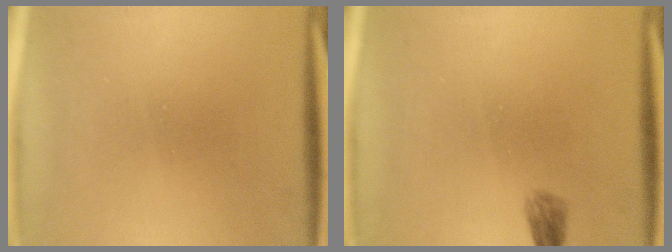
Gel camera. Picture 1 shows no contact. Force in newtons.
{"total": 1.7}